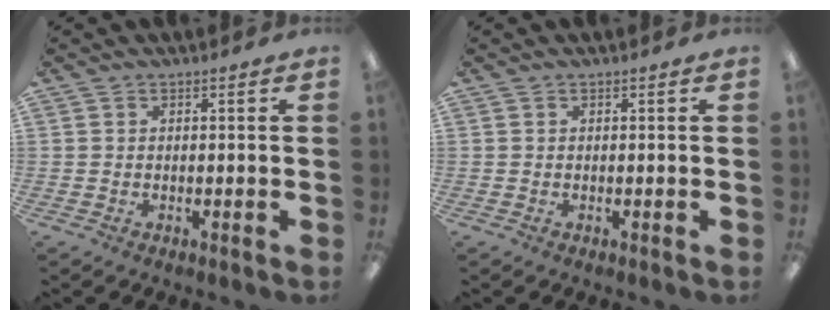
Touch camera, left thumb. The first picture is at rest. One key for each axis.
{"total": 0.0}